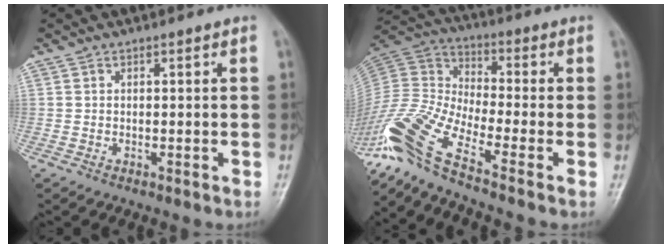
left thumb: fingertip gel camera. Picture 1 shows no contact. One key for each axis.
{"total": 16.3, "fx": -10.8, "fy": 2.4, "fz": 12.0, "tx": -0.279, "ty": 0.038, "tz": -0.215}